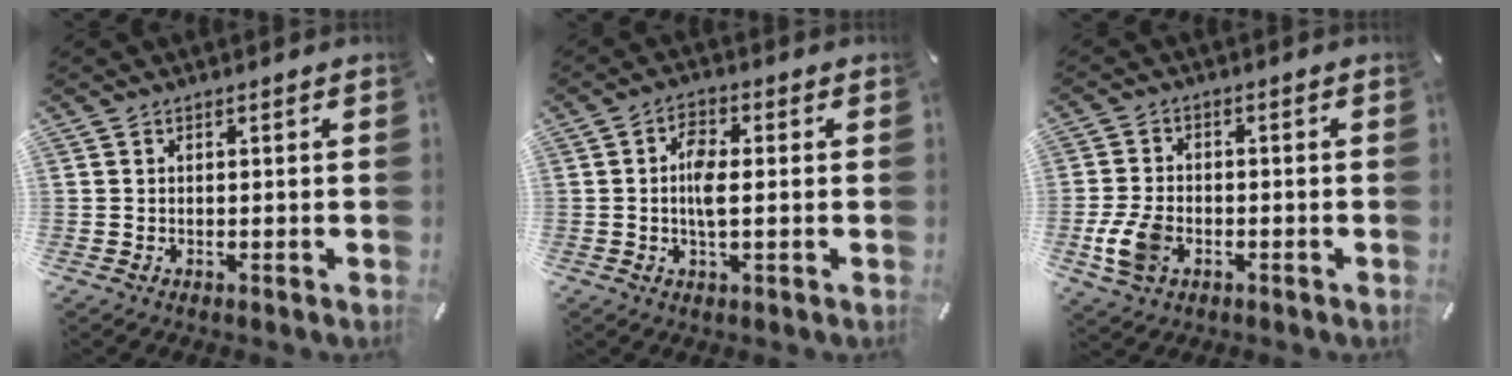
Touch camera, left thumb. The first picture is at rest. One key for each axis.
{"total": 5.6, "fx": 0.0, "fy": 2.3, "fz": 5.1, "tx": -0.110, "ty": 0.002, "tz": -0.005}
{"total": 7.7, "fx": -2.5, "fy": 5.2, "fz": 5.1, "tx": -0.118, "ty": 0.005, "tz": -0.046}